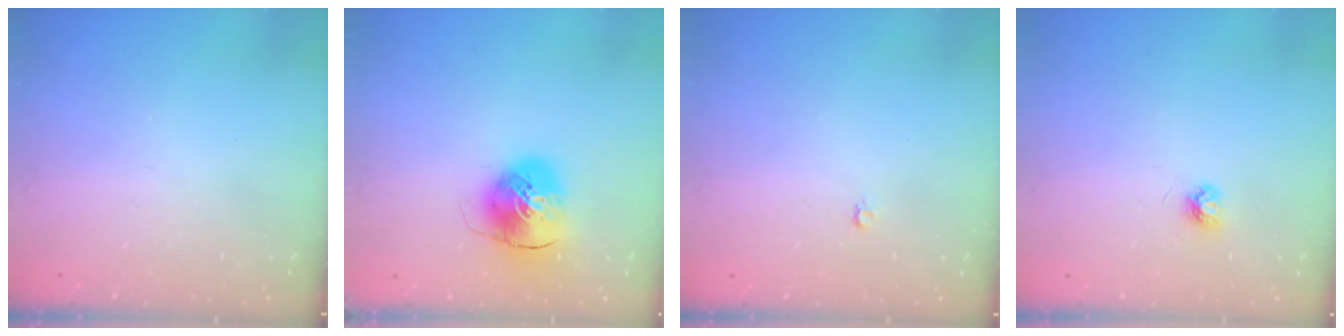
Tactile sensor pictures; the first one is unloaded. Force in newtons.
{"total": 10.4, "press": 10.2, "slide": 1.8}
{"total": 2.2, "press": 2.2, "slide": 0.2}
{"total": 3.9, "press": 3.9, "slide": 0.5}